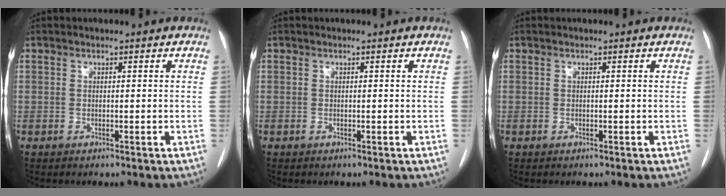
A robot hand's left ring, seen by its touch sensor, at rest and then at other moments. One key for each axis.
{"total": 0.0}
{"total": 0.0}